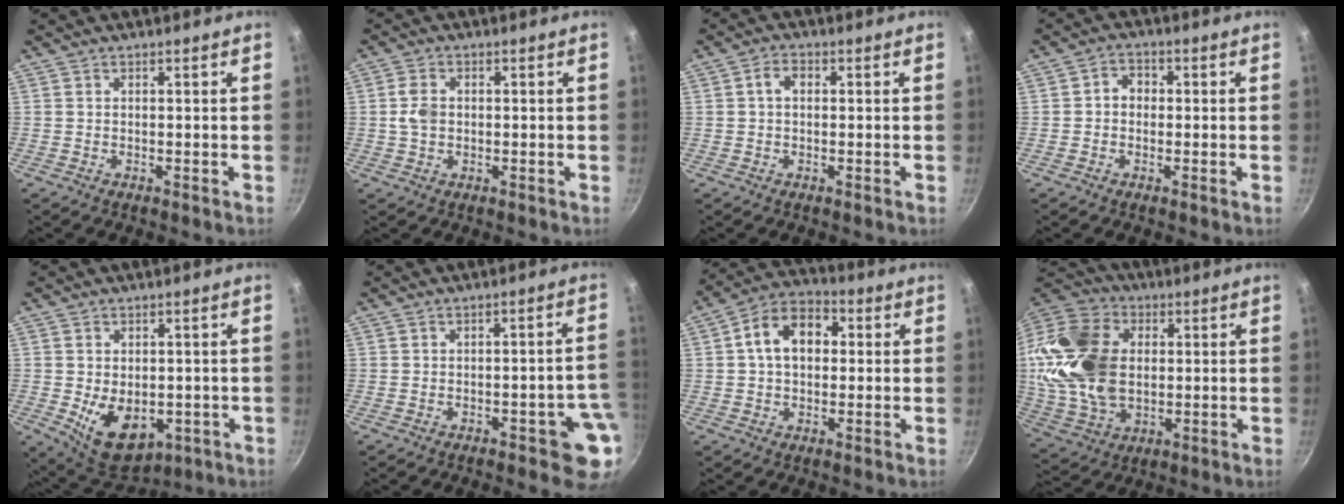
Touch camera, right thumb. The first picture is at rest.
{"total": 3.9, "force": [0.1, 2.8, 2.6], "torque": [-0.049, 0.007, -0.004]}
{"total": 2.7, "force": [0.3, 1.9, 1.9], "torque": [-0.031, 0.008, 0.000]}
{"total": 3.3, "force": [-0.2, 2.8, 1.7], "torque": [-0.009, 0.010, -0.010]}
{"total": 10.8, "force": [-2.0, 7.4, 7.7], "torque": [-0.089, -0.011, -0.006]}
{"total": 6.7, "force": [-2.2, 2.8, 5.7], "torque": [-0.028, 0.030, -0.021]}
{"total": 11.0, "force": [1.5, 7.7, 7.7], "torque": [-0.093, 0.029, 0.007]}
{"total": 21.8, "force": [2.0, 15.4, 15.4], "torque": [-0.287, 0.014, 0.038]}